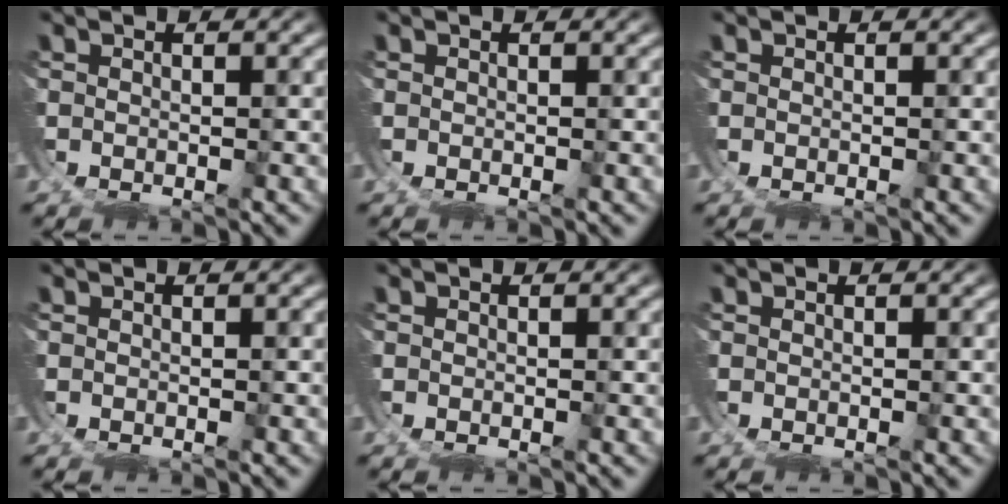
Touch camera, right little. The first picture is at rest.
{"total": 0.0}
{"total": 0.0}
{"total": 0.0}
{"total": 0.0}
{"total": 0.0}